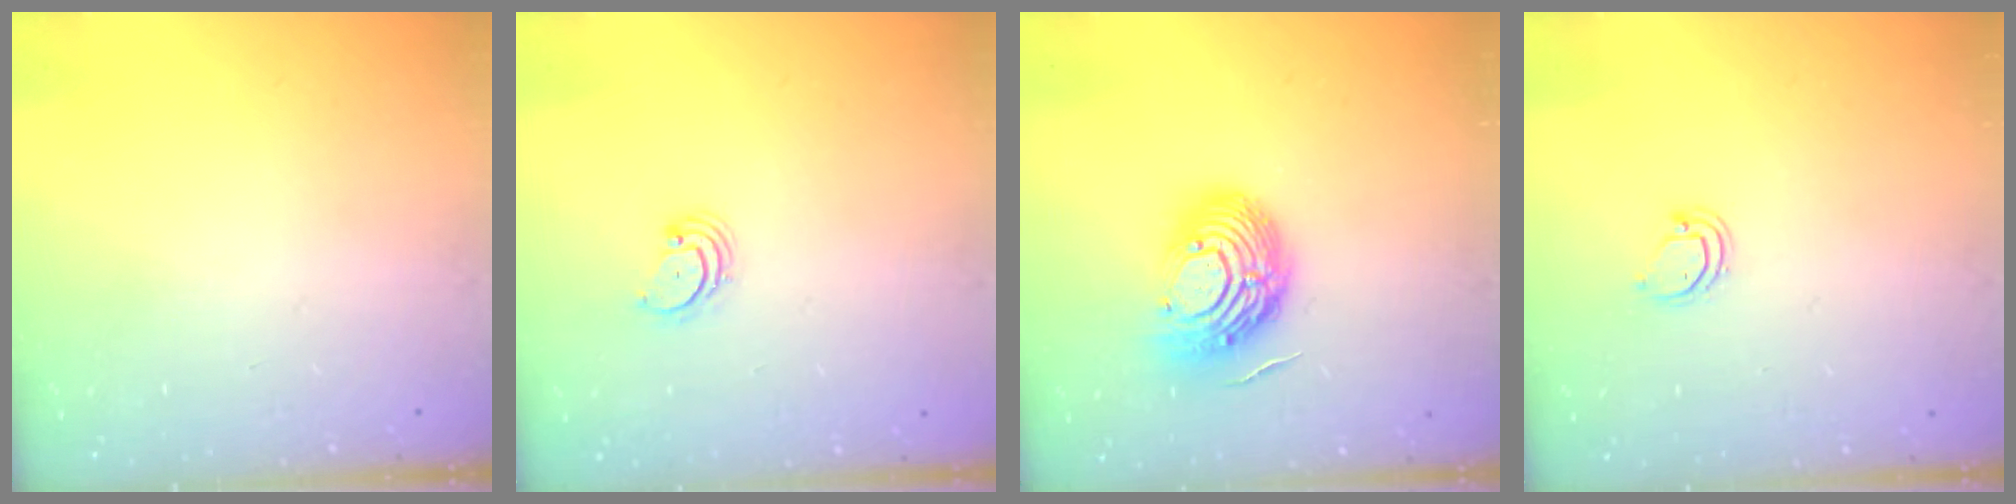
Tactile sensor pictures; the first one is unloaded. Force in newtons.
{"total": 2.7, "press": 2.7, "slide": 0.3}
{"total": 14.9, "press": 14.9, "slide": 1.3}
{"total": 3.6, "press": 3.5, "slide": 0.4}